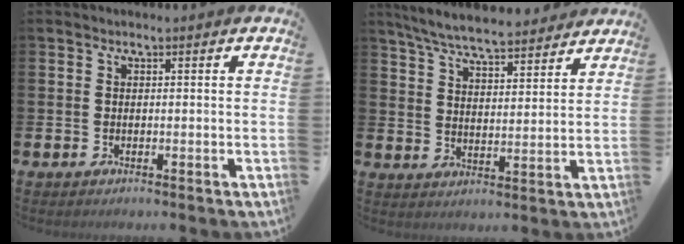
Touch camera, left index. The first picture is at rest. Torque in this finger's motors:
{"motor_torque": [0.51, -0.83, 0.75, 0.21]}